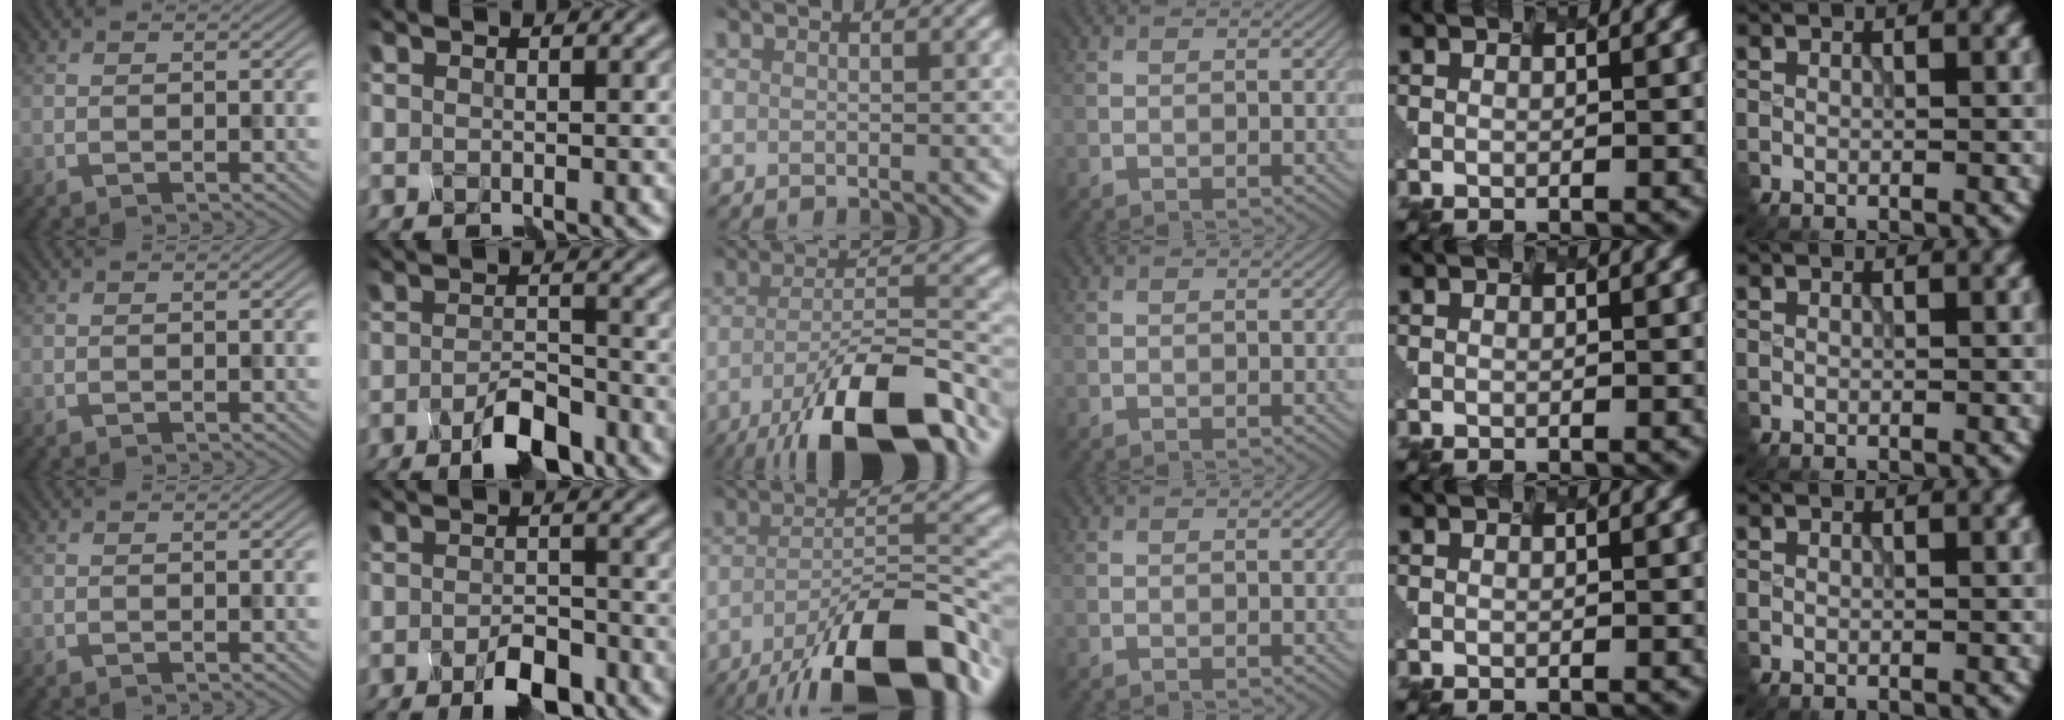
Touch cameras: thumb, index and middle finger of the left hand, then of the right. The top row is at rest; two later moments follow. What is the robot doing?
{"motion": "disassemble", "object": "markers"}